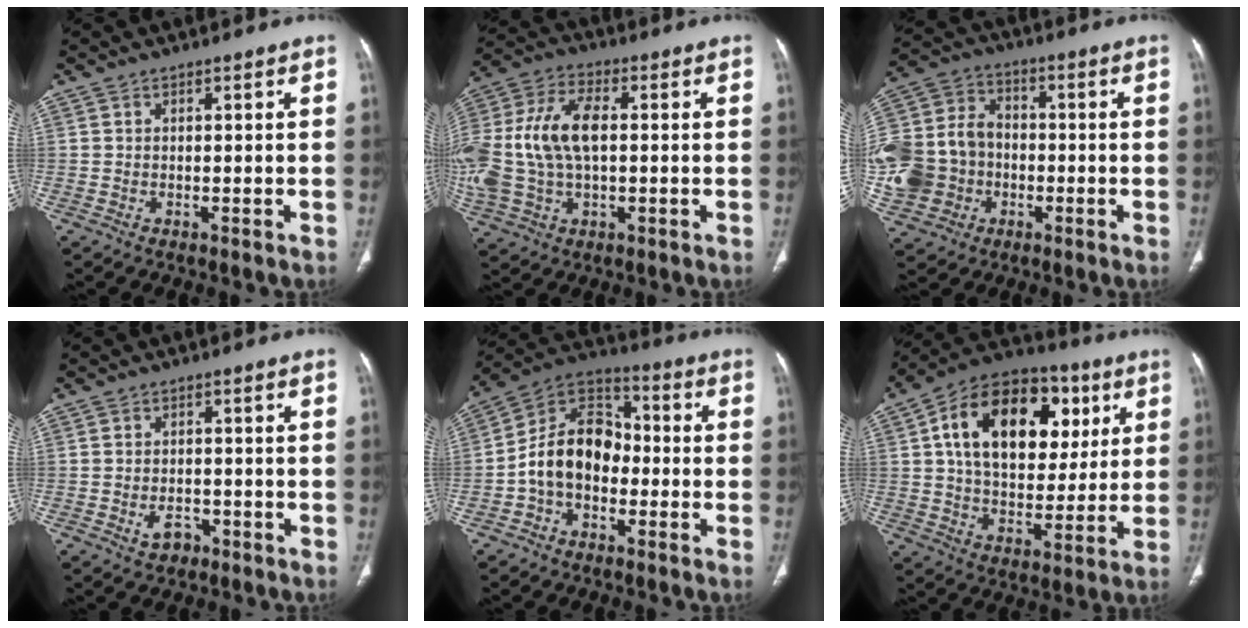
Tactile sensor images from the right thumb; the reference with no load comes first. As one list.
[{"total": 19.3, "force": [0.9, 11.3, 15.6], "torque": [-0.361, 0.016, 0.018]}, {"total": 18.6, "force": [-3.4, 15.8, 9.3], "torque": [-0.205, 0.033, -0.056]}, {"total": 3.3, "force": [-1.6, 2.3, 1.8], "torque": [-0.024, 0.012, -0.020]}, {"total": 13.2, "force": [-2.5, 9.4, 8.9], "torque": [-0.137, 0.045, -0.060]}, {"total": 24.3, "force": [7.0, 15.2, 17.5], "torque": [-0.254, 0.005, 0.107]}]